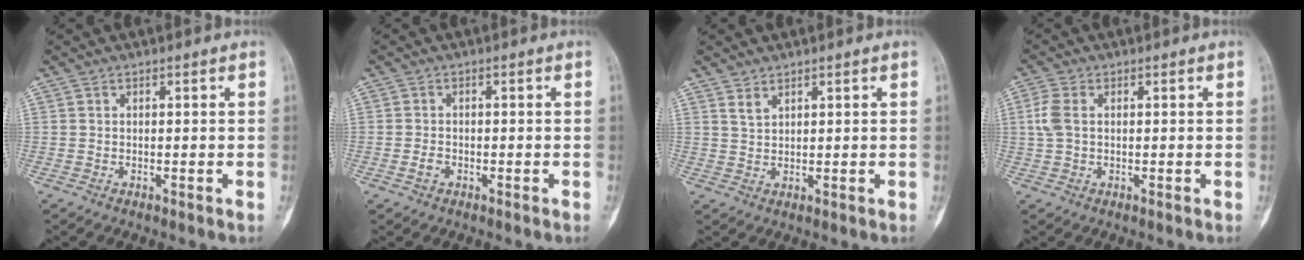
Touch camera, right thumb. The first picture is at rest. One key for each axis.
{"total": 1.6, "fx": -0.7, "fy": 1.1, "fz": 0.9, "tx": -0.018, "ty": 0.007, "tz": -0.014}
{"total": 1.8, "fx": 1.5, "fy": 0.7, "fz": 0.8, "tx": -0.009, "ty": -0.010, "tz": 0.032}
{"total": 3.6, "fx": 0.5, "fy": 2.3, "fz": 2.7, "tx": -0.078, "ty": 0.008, "tz": 0.007}